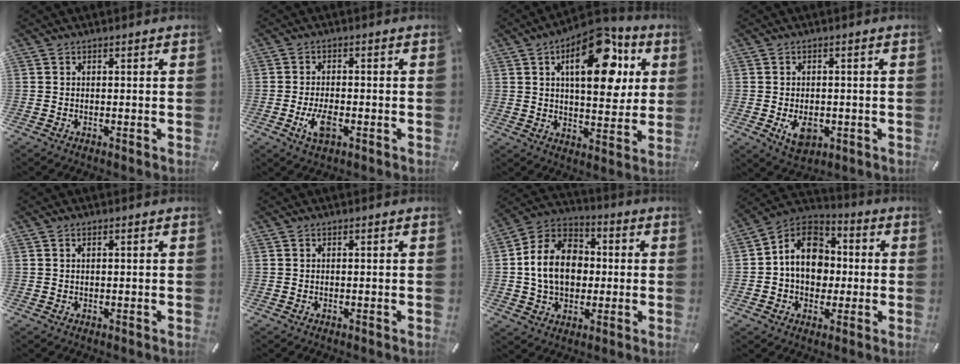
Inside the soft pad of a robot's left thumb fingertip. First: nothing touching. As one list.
[{"total": 5.4, "force": [-1.9, 2.6, 4.4], "torque": [-0.098, 0.002, -0.035]}, {"total": 19.6, "force": [8.1, 9.8, 14.8], "torque": [-0.204, -0.026, 0.129]}, {"total": 5.9, "force": [-1.2, 4.1, 4.0], "torque": [-0.062, -0.006, -0.025]}, {"total": 0.9, "force": [0.3, 0.3, 0.7], "torque": [-0.014, 0.002, 0.004]}, {"total": 0.0}, {"total": 13.9, "force": [-0.6, 11.3, 8.1], "torque": [-0.182, 0.023, -0.015]}, {"total": 12.8, "force": [-0.4, 10.7, 7.0], "torque": [-0.133, 0.018, -0.007]}]